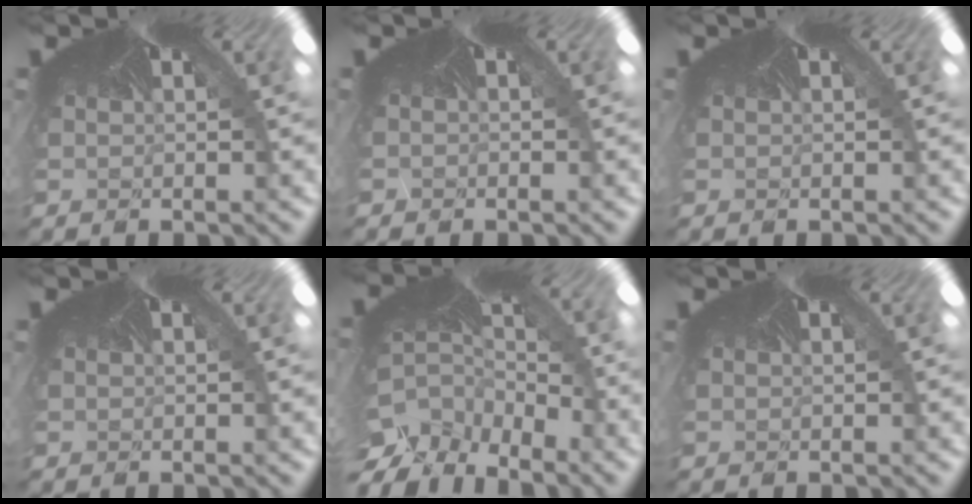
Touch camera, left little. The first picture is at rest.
{"total": 0.6, "force": [-0.5, 0.2, -0.1], "torque": [-0.005, -0.013, -0.004]}
{"total": 0.0}
{"total": 0.0}
{"total": 10.0, "force": [-9.2, 1.6, 3.5], "torque": [-0.094, -0.074, -0.114]}
{"total": 0.0}